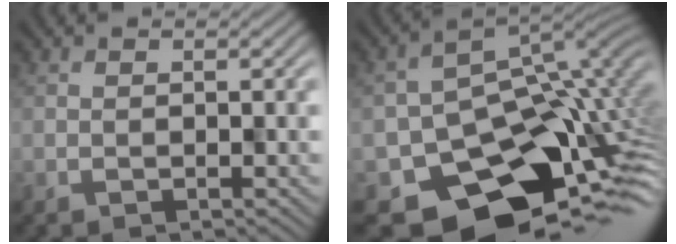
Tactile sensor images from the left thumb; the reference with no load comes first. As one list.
[{"total": 12.4, "force": [-5.1, 9.5, 6.0], "torque": [-0.099, -0.043, -0.070]}]